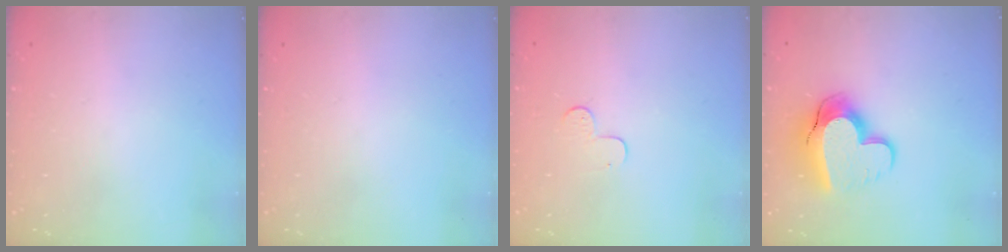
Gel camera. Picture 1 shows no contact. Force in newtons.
{"total": 0.0}
{"total": 4.6, "press": 4.6, "slide": 0.4}
{"total": 13.8, "press": 13.7, "slide": 1.1}